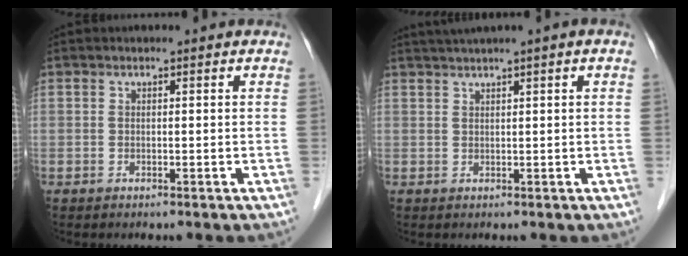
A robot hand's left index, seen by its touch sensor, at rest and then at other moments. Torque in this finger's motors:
{"motor_torque": [-0.11, -0.85, 0.84, 0.17]}